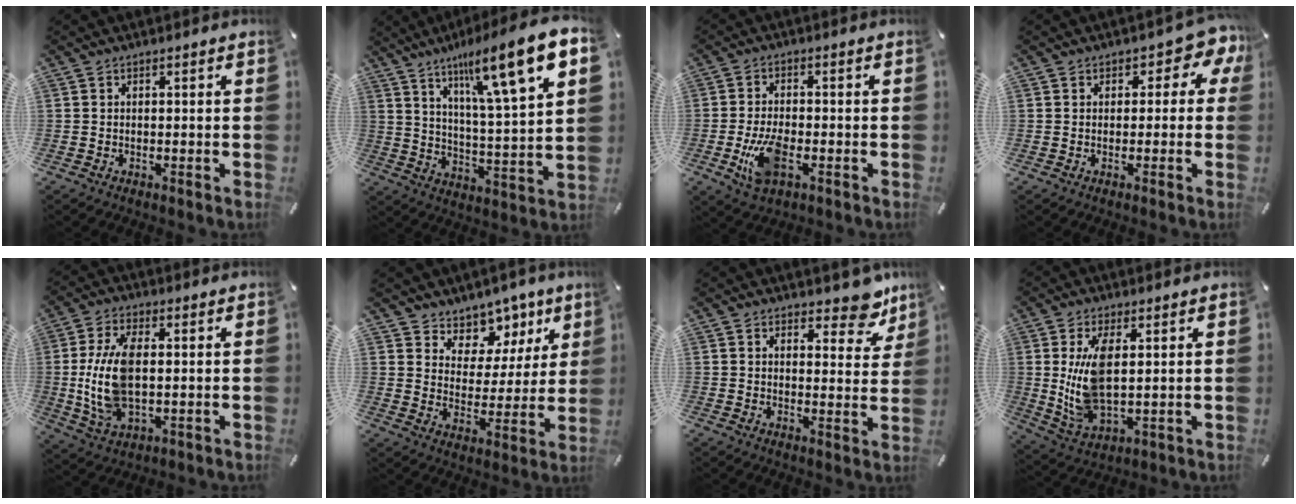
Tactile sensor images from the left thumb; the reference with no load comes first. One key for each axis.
{"total": 16.9, "fx": 10.6, "fy": 3.3, "fz": 12.7, "tx": -0.197, "ty": -0.062, "tz": 0.161}
{"total": 8.3, "fx": -2.7, "fy": 4.2, "fz": 6.6, "tx": -0.152, "ty": -0.004, "tz": -0.049}
{"total": 5.2, "fx": 1.9, "fy": 3.4, "fz": 3.5, "tx": -0.035, "ty": -0.014, "tz": 0.025}
{"total": 12.6, "fx": 0.5, "fy": 6.3, "fz": 10.9, "tx": -0.252, "ty": -0.014, "tz": 0.007}
{"total": 8.4, "fx": 6.1, "fy": 5.7, "fz": 0.0, "tx": -0.001, "ty": -0.072, "tz": 0.109}
{"total": 9.1, "fx": 6.9, "fy": 4.2, "fz": 4.1, "tx": -0.029, "ty": -0.053, "tz": 0.117}
{"total": 11.0, "fx": 2.0, "fy": 5.3, "fz": 9.4, "tx": -0.214, "ty": -0.014, "tz": 0.033}